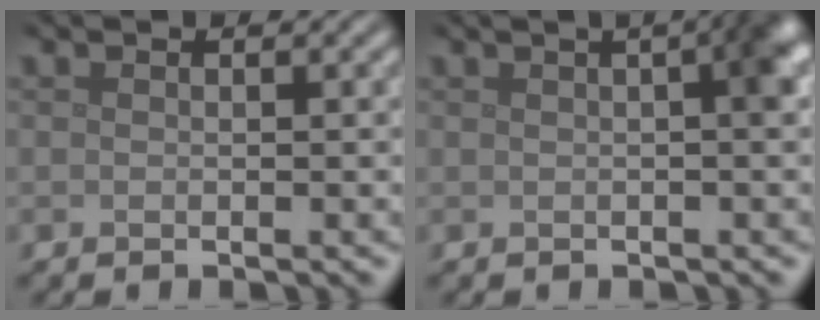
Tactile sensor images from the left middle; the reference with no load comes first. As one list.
[{"total": 5.1, "force": [0.8, 2.1, 4.6], "torque": [-0.021, 0.029, 0.001]}]